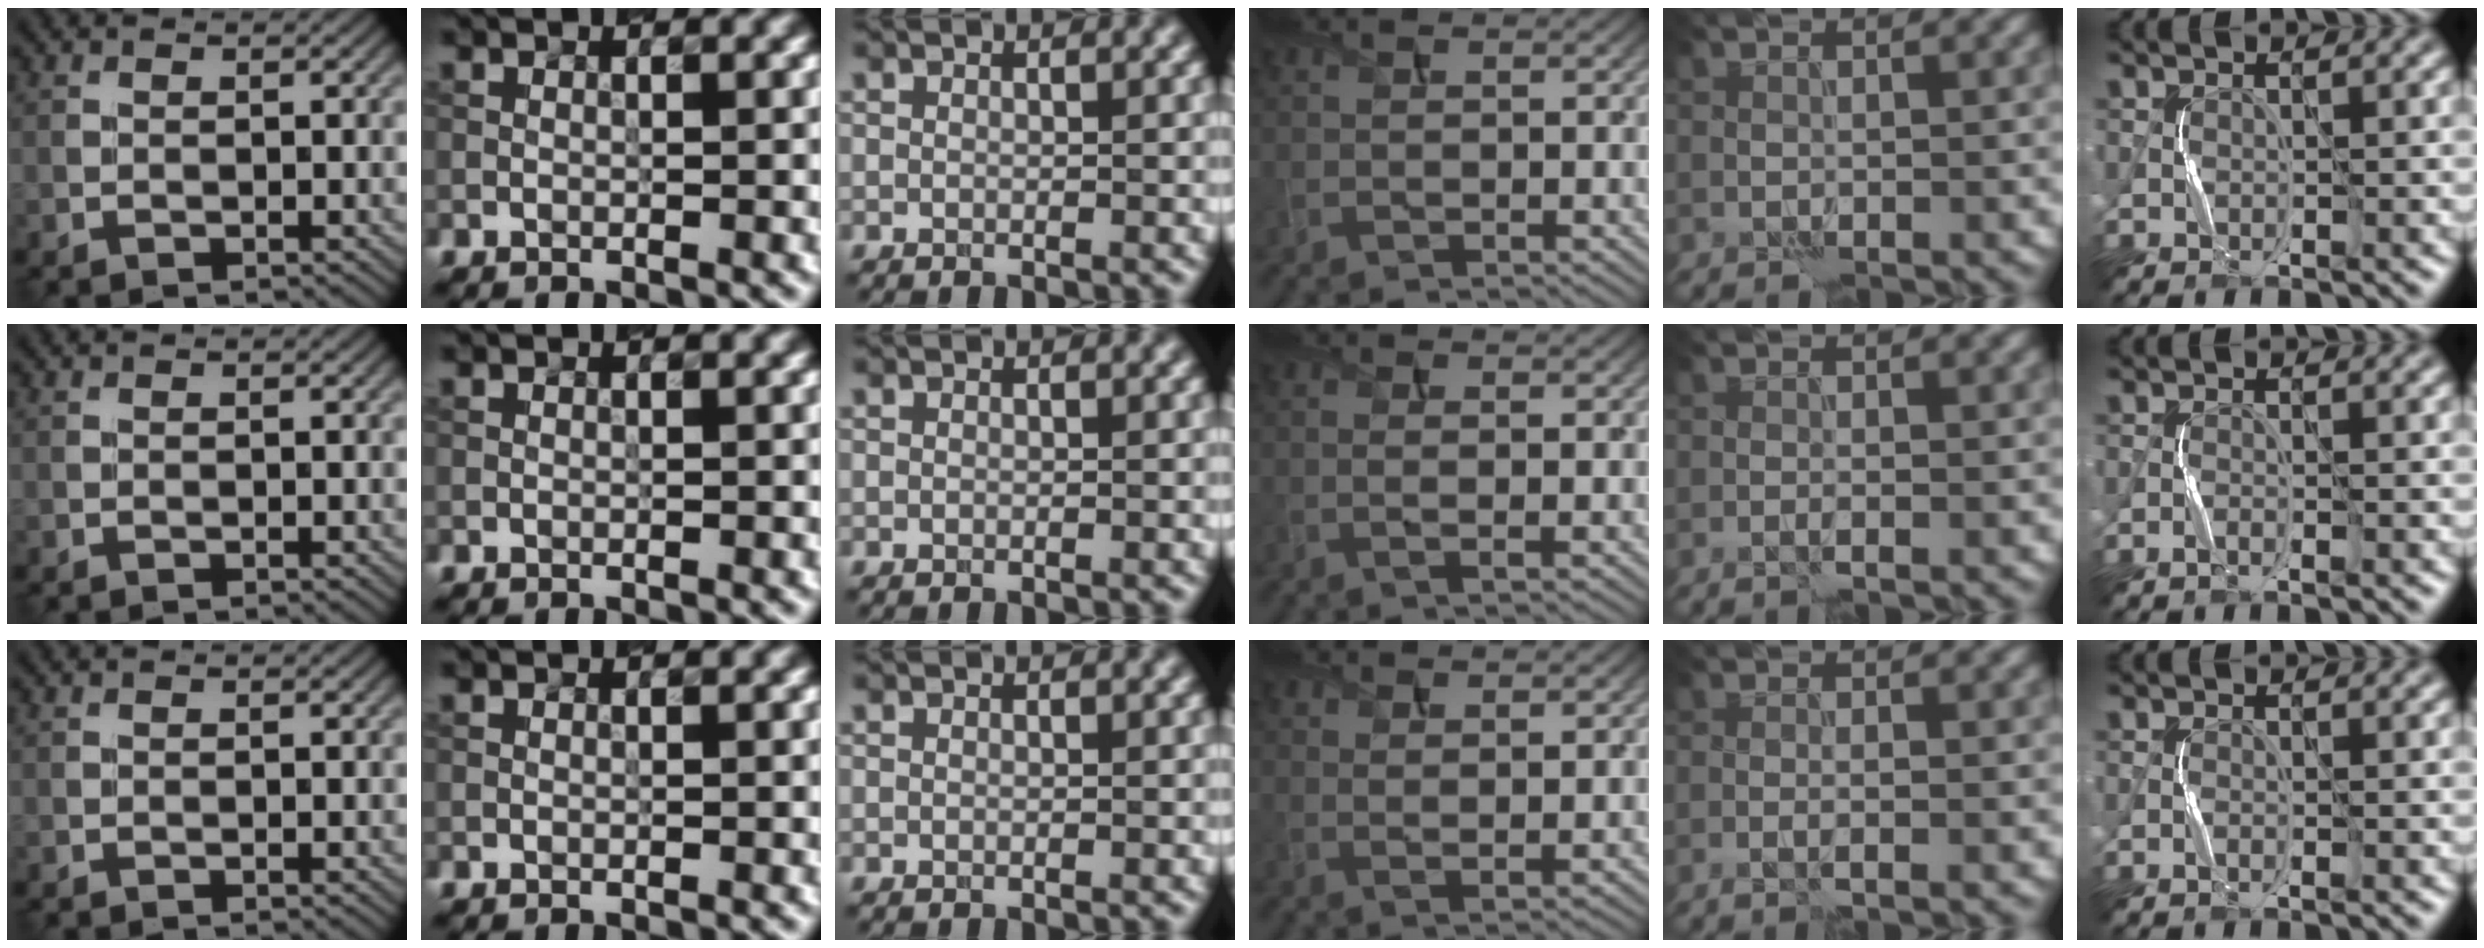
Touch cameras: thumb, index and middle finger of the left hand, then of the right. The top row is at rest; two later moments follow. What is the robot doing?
{"motion": "squeeze", "object": "sponge"}